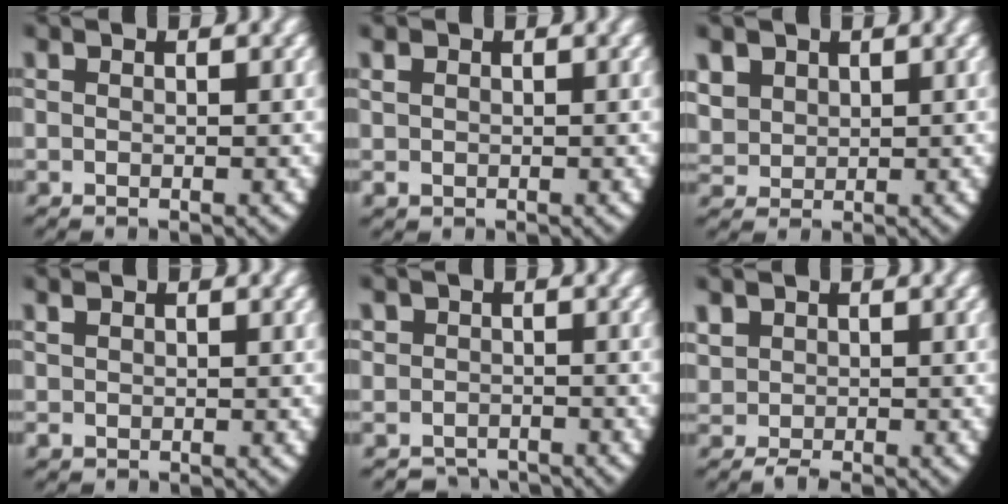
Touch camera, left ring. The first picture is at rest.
{"total": 1.5, "force": [0.1, 1.4, 0.5], "torque": [-0.027, -0.015, 0.015]}
{"total": 3.8, "force": [1.3, 3.2, 1.5], "torque": [-0.051, -0.011, 0.036]}
{"total": 0.9, "force": [0.1, 0.8, 0.3], "torque": [-0.019, -0.013, 0.012]}
{"total": 3.6, "force": [-2.8, 2.3, 0.3], "torque": [-0.001, -0.014, -0.046]}
{"total": 2.3, "force": [0.3, 2.1, 1.0], "torque": [-0.040, -0.016, 0.015]}